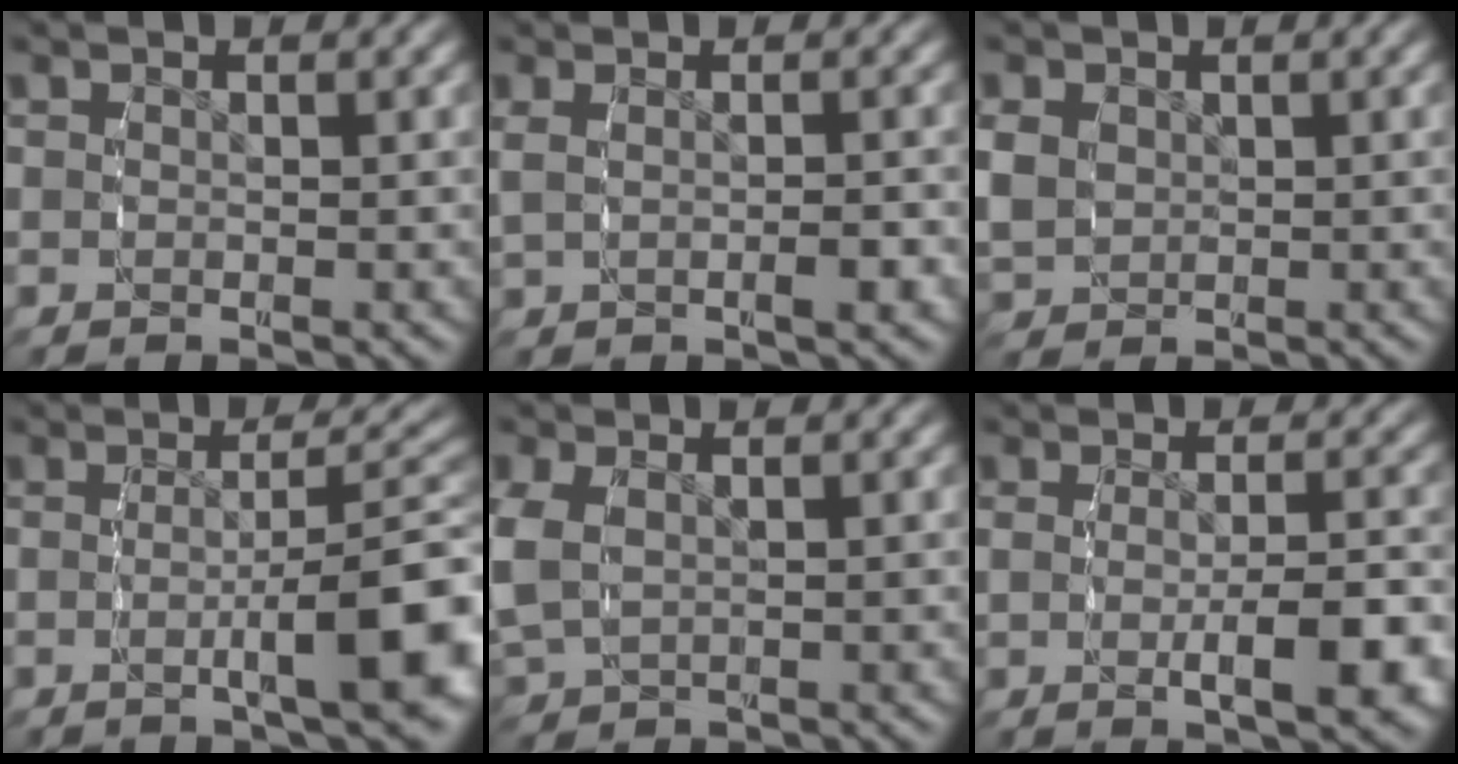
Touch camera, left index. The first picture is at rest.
{"total": 1.8, "force": [0.0, 0.3, 1.8], "torque": [-0.035, 0.003, 0.006]}
{"total": 3.1, "force": [0.2, 2.7, 1.6], "torque": [-0.045, -0.013, 0.021]}
{"total": 7.0, "force": [-2.3, 1.2, 6.5], "torque": [-0.086, -0.002, -0.034]}
{"total": 3.4, "force": [0.1, 2.5, 2.3], "torque": [-0.075, -0.015, 0.022]}
{"total": 4.6, "force": [-1.0, 1.1, 4.4], "torque": [-0.069, -0.011, -0.012]}